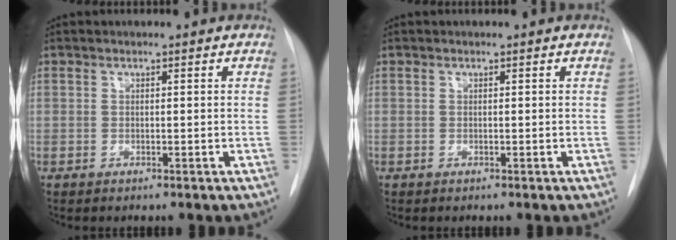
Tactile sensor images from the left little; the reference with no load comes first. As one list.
[{"total": 0.0}]